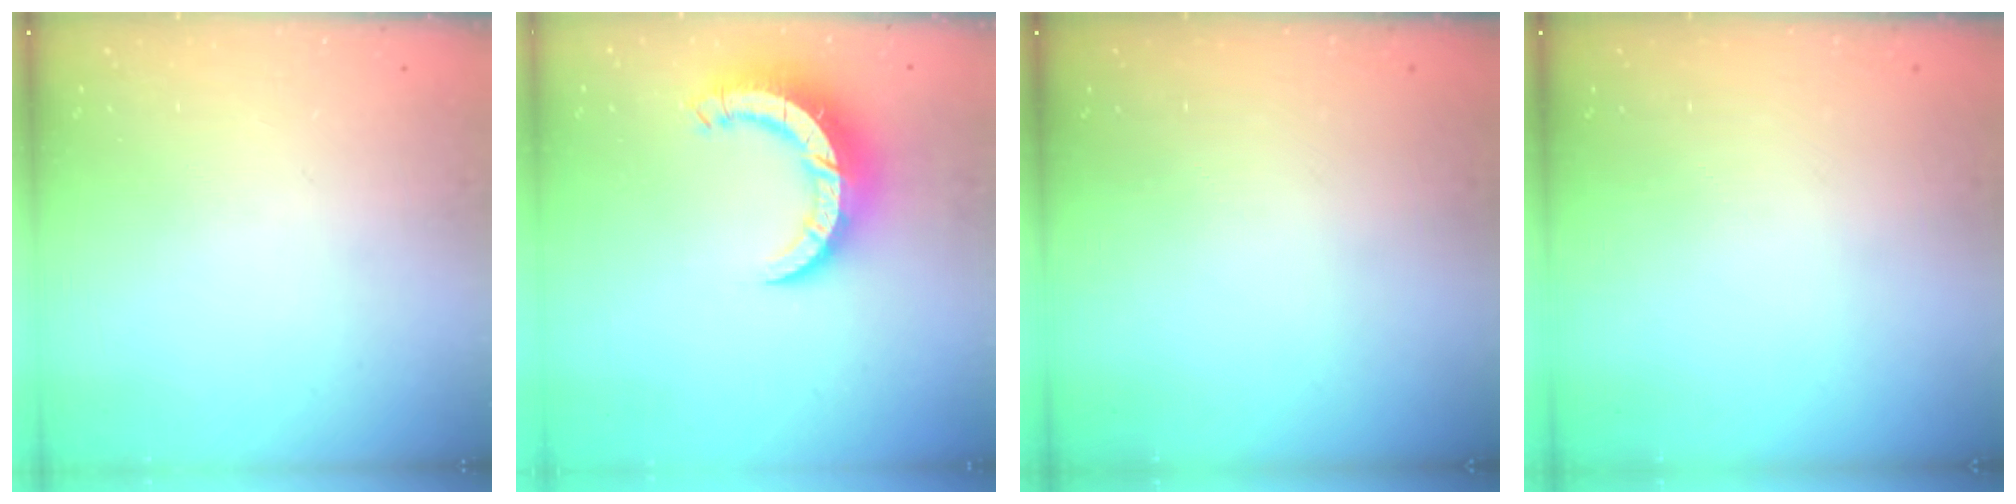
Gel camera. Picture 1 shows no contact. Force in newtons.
{"total": 10.0, "press": 9.9, "slide": 1.2}
{"total": 0.0}
{"total": 0.0}